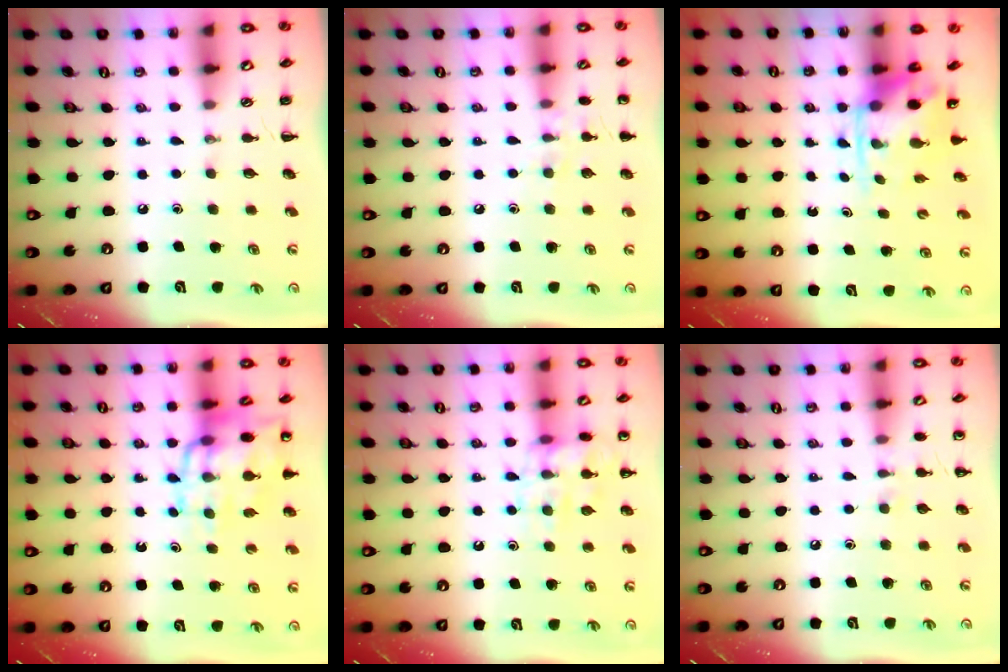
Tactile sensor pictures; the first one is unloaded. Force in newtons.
{"total": 7.6, "press": 7.3, "slide": 2.1}
{"total": 4.0, "press": 3.9, "slide": 1.0}
{"total": 15.2, "press": 14.8, "slide": 3.3}
{"total": 11.6, "press": 11.6, "slide": 0.7}
{"total": 4.5, "press": 4.3, "slide": 1.6}